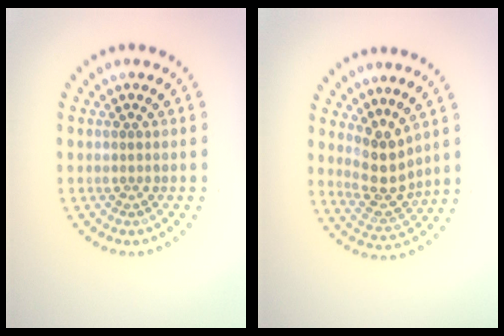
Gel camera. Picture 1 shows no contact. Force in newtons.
{"total": 3.5, "press": 3.1, "slide": 1.7}